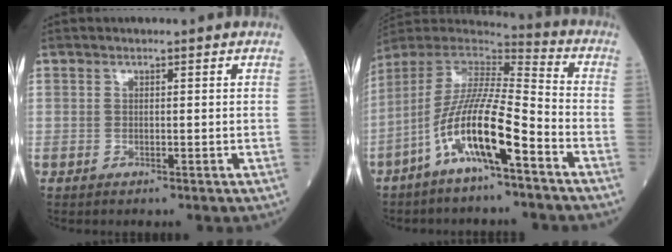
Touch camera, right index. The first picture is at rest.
{"total": 13.8, "force": [-6.9, 1.3, 11.9], "torque": [-0.236, -0.006, -0.131]}